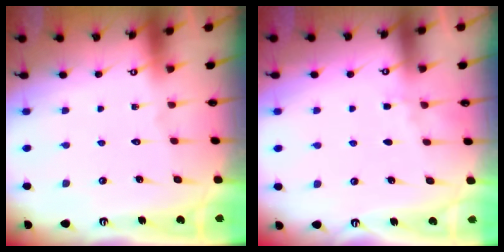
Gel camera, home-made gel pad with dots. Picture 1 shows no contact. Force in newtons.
{"total": 2.9, "press": 2.8, "slide": 0.5}